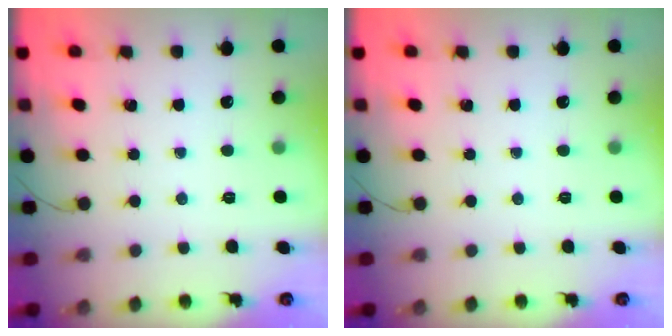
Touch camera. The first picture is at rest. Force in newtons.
{"total": 0.0}